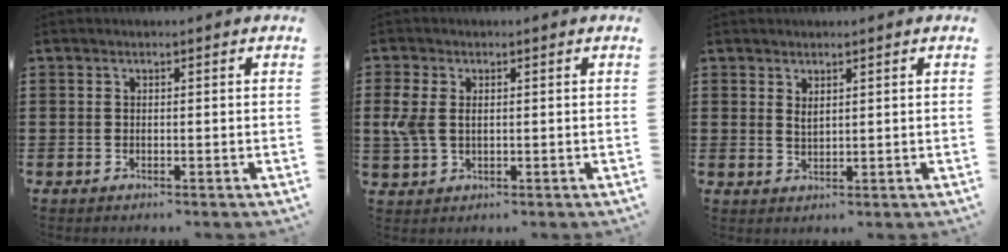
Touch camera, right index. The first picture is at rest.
{"total": 3.6, "force": [0.7, 2.2, 2.7], "torque": [-0.071, 0.002, 0.008]}
{"total": 1.5, "force": [1.2, 0.5, 0.7], "torque": [-0.017, 0.002, 0.021]}